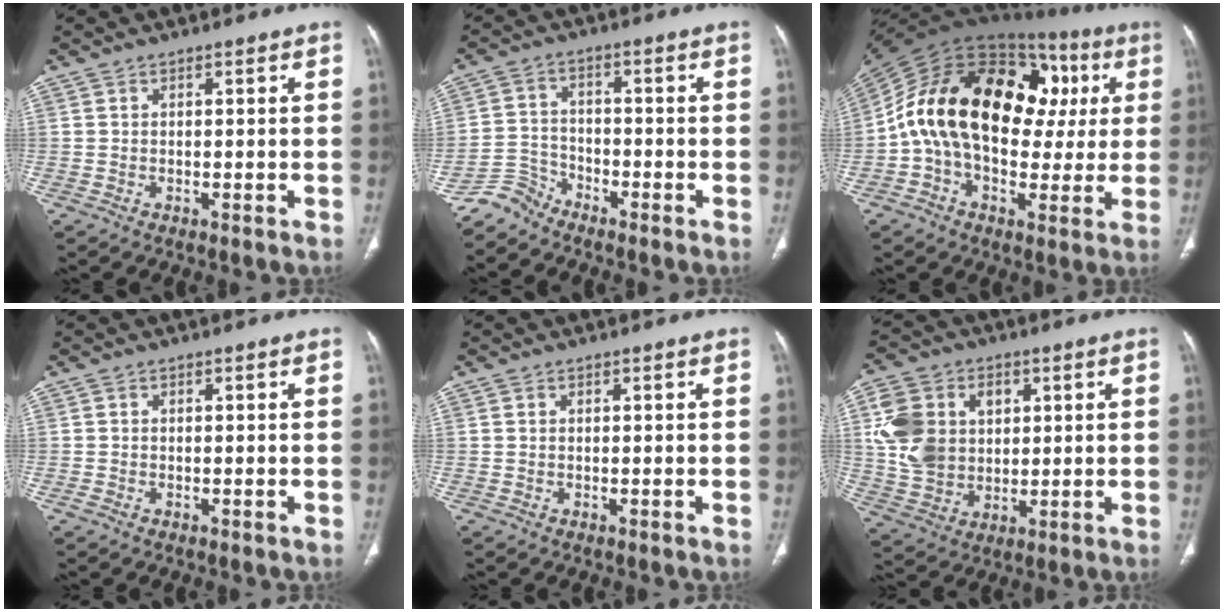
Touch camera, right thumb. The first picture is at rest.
{"total": 4.6, "force": [-4.3, 1.3, -0.5], "torque": [0.010, 0.024, -0.093]}
{"total": 28.0, "force": [4.7, 17.1, 21.7], "torque": [-0.345, 0.058, 0.071]}
{"total": 0.5, "force": [-0.2, 0.4, 0.3], "torque": [-0.012, -0.001, -0.005]}
{"total": 0.0}
{"total": 14.1, "force": [2.9, 11.2, 8.0], "torque": [-0.130, 0.002, 0.061]}